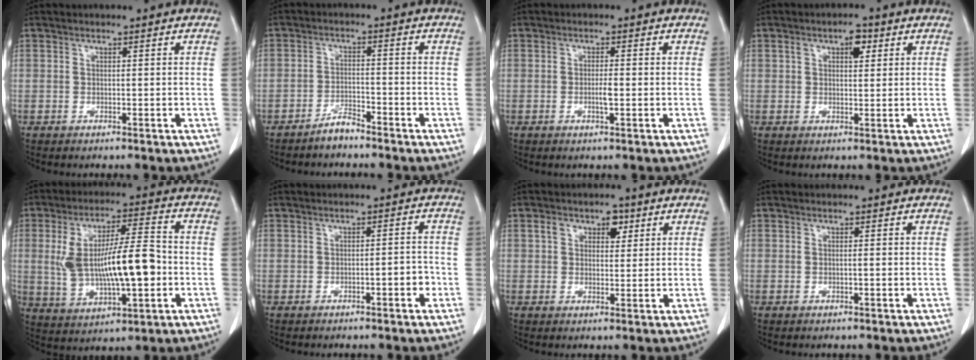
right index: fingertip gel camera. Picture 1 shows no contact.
{"total": 3.0, "force": [-2.7, 0.8, 1.0], "torque": [-0.015, 0.000, -0.049]}
{"total": 2.3, "force": [-0.4, 0.3, 2.2], "torque": [-0.043, -0.001, -0.007]}
{"total": 3.7, "force": [1.5, 1.7, 2.9], "torque": [-0.051, 0.012, 0.023]}
{"total": 15.5, "force": [-0.9, 4.2, 14.9], "torque": [-0.288, 0.014, -0.004]}
{"total": 2.5, "force": [-1.0, 0.5, 2.2], "torque": [-0.031, 0.002, -0.014]}
{"total": 4.9, "force": [2.2, 3.0, 3.2], "torque": [-0.050, 0.016, 0.035]}
{"total": 0.8, "force": [-0.1, 0.1, 0.8], "torque": [-0.015, 0.000, 0.001]}